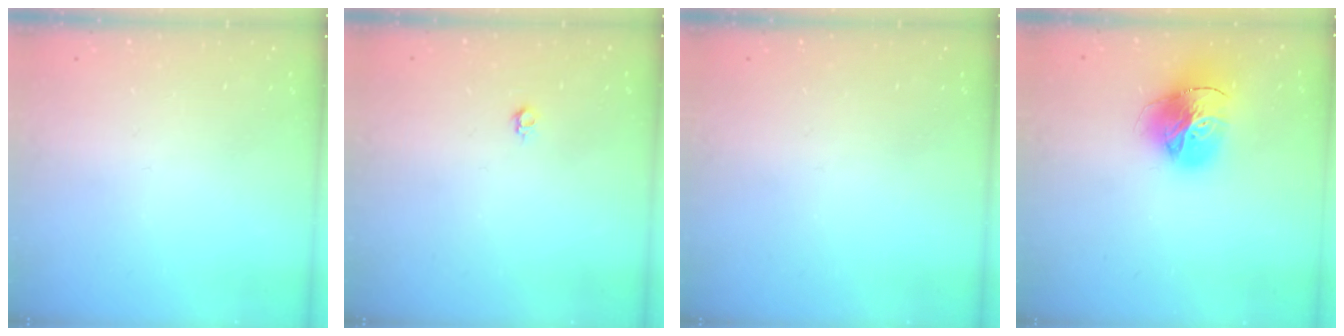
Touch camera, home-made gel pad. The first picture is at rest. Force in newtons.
{"total": 4.0, "press": 3.9, "slide": 0.7}
{"total": 0.0}
{"total": 18.4, "press": 18.3, "slide": 2.2}